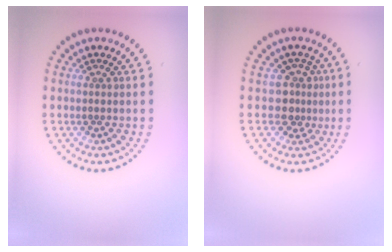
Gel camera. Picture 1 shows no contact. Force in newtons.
{"total": 2.4, "press": 1.8, "slide": 1.6}